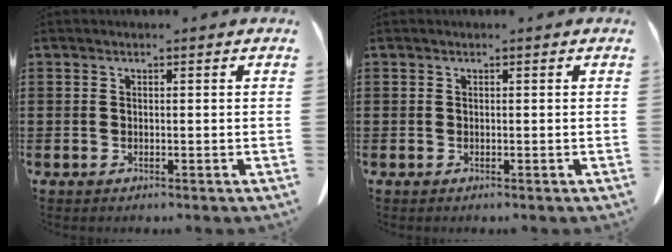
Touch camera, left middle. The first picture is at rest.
{"total": 0.0}